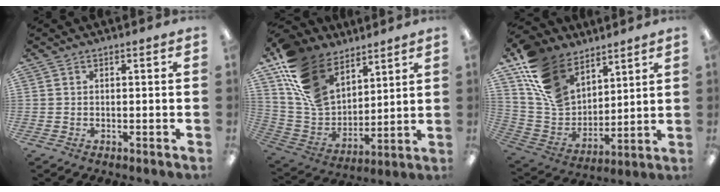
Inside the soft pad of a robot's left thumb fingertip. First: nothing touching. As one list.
[{"total": 17.5, "force": [11.3, 11.0, 7.5], "torque": [-0.168, -0.053, 0.225]}, {"total": 16.1, "force": [10.7, 10.4, 6.1], "torque": [-0.136, -0.058, 0.213]}]